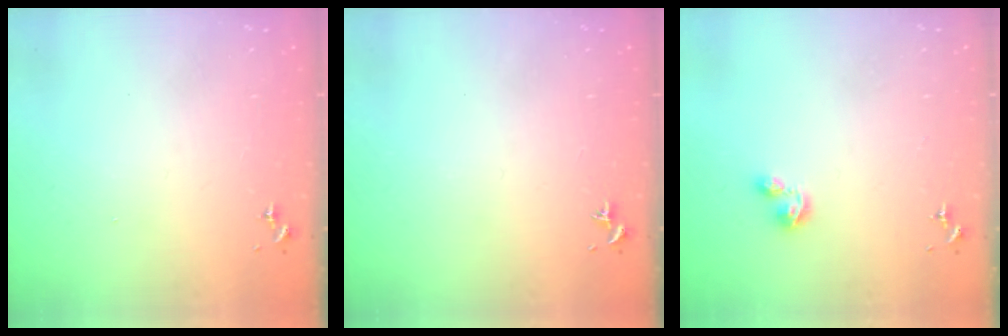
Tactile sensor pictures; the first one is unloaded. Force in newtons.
{"total": 0.0}
{"total": 2.3, "press": 2.3, "slide": 0.4}